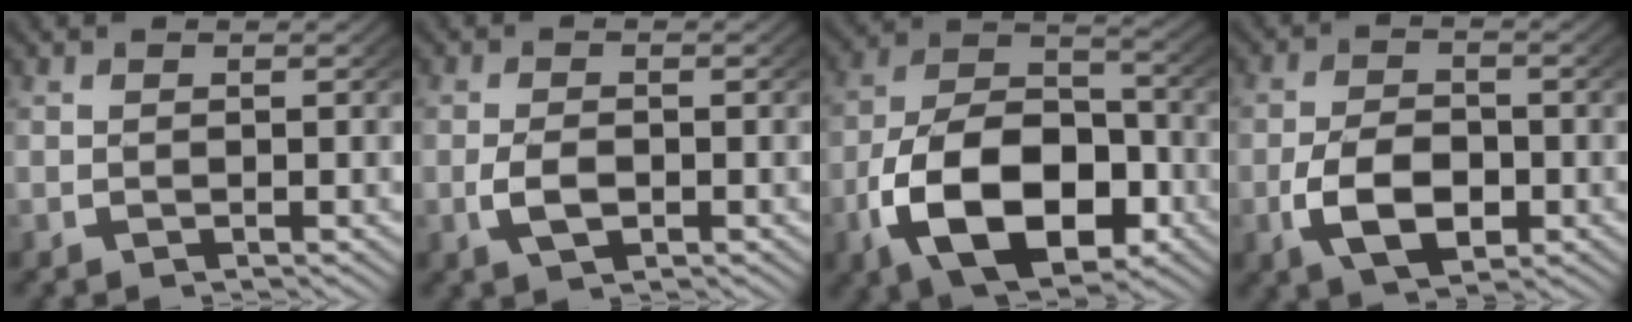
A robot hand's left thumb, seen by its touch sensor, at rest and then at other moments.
{"total": 2.7, "force": [-0.5, 1.7, 2.1], "torque": [-0.050, -0.010, -0.004]}
{"total": 14.7, "force": [-3.3, 9.6, 10.7], "torque": [-0.234, -0.057, -0.031]}
{"total": 6.8, "force": [-1.4, 4.5, 4.9], "torque": [-0.109, -0.029, -0.011]}